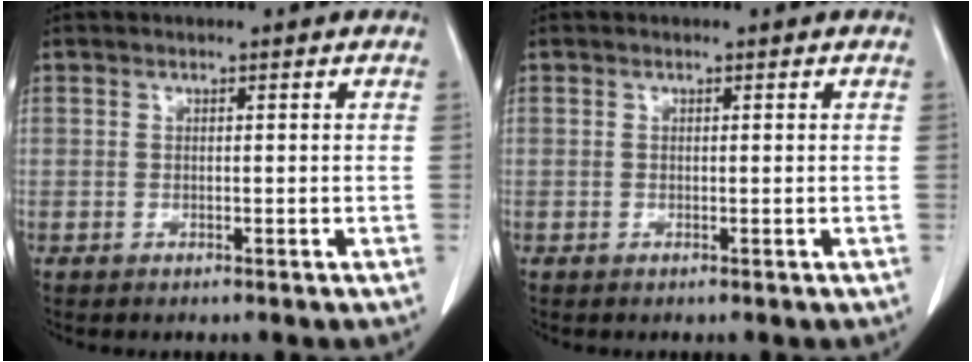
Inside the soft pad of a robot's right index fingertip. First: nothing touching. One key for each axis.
{"total": 0.0}